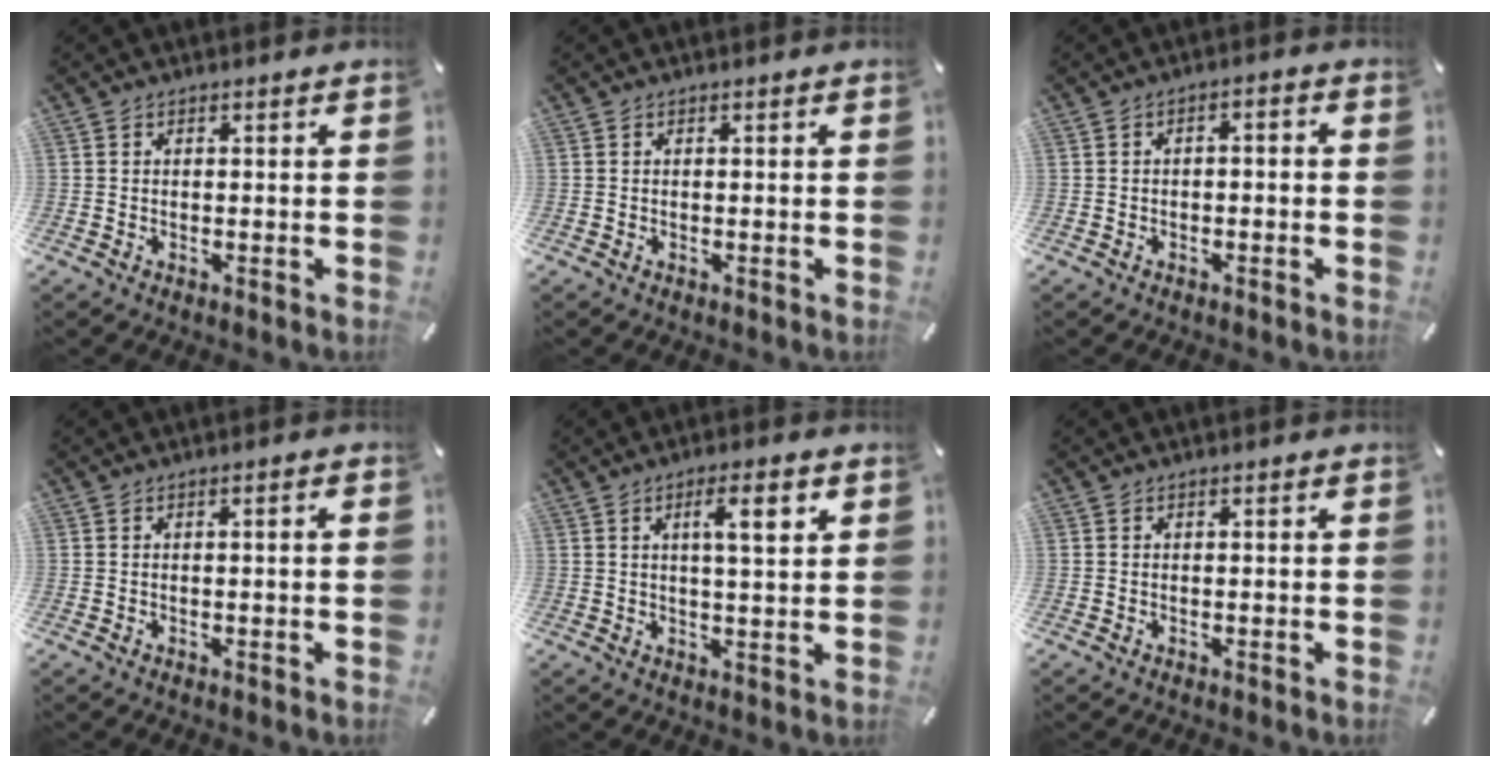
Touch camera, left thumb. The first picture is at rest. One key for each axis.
{"total": 0.0}
{"total": 2.5, "fx": -1.8, "fy": 0.9, "fz": 1.4, "tx": -0.022, "ty": 0.012, "tz": -0.036}
{"total": 1.5, "fx": -0.1, "fy": 0.1, "fz": 1.5, "tx": -0.023, "ty": -0.003, "tz": -0.001}
{"total": 7.7, "fx": 2.9, "fy": 1.7, "fz": 7.0, "tx": -0.109, "ty": -0.007, "tz": 0.038}
{"total": 0.0}